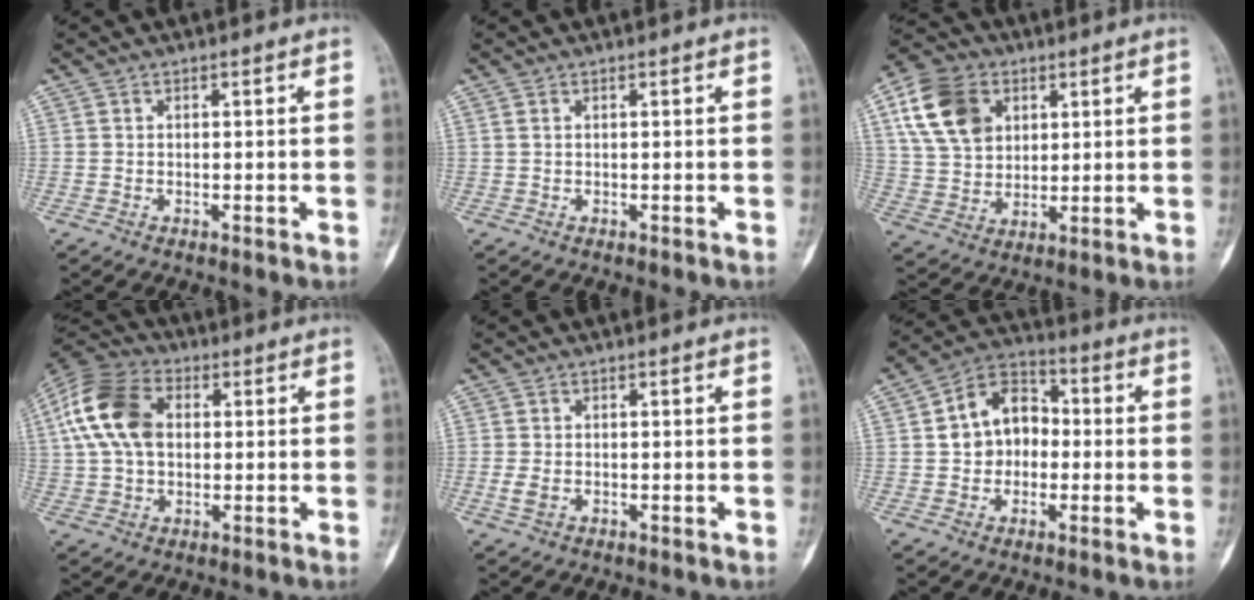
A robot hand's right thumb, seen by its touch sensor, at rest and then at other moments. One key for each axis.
{"total": 0.0}
{"total": 13.8, "fx": 5.1, "fy": 10.4, "fz": 7.6, "tx": -0.123, "ty": -0.003, "tz": 0.093}
{"total": 14.3, "fx": 2.5, "fy": 9.6, "fz": 10.3, "tx": -0.198, "ty": 0.021, "tz": 0.037}
{"total": 2.3, "fx": -0.5, "fy": 1.6, "fz": 1.6, "tx": -0.038, "ty": 0.000, "tz": -0.012}
{"total": 10.9, "fx": 0.3, "fy": 8.6, "fz": 6.8, "tx": -0.074, "ty": 0.033, "tz": -0.006}